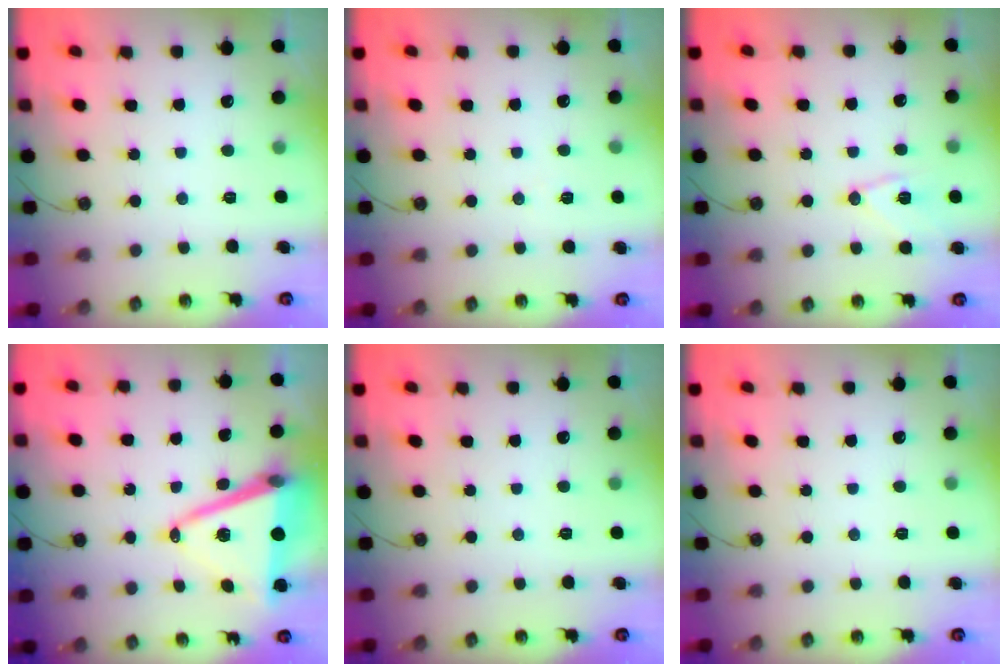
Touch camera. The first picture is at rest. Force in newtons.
{"total": 5.9, "press": 4.0, "slide": 4.3}
{"total": 10.4, "press": 10.4, "slide": 1.1}
{"total": 15.2, "press": 14.7, "slide": 4.0}
{"total": 0.0}
{"total": 0.0}